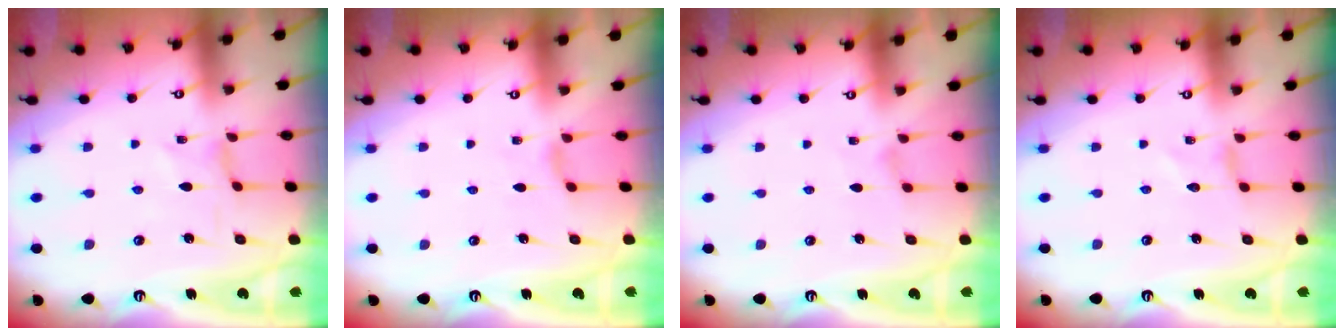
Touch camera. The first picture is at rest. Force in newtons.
{"total": 2.2, "press": 2.2, "slide": 0.5}
{"total": 0.7, "press": 0.7, "slide": 0.2}
{"total": 0.0}